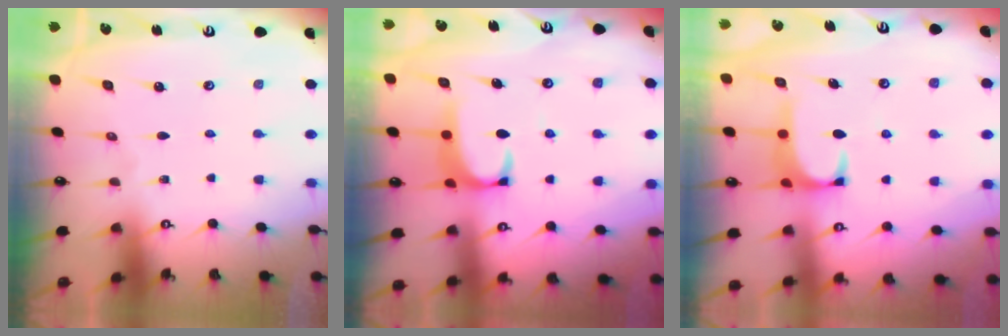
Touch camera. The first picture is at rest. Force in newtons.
{"total": 2.1, "press": 2.0, "slide": 0.3}
{"total": 1.4, "press": 1.3, "slide": 0.5}